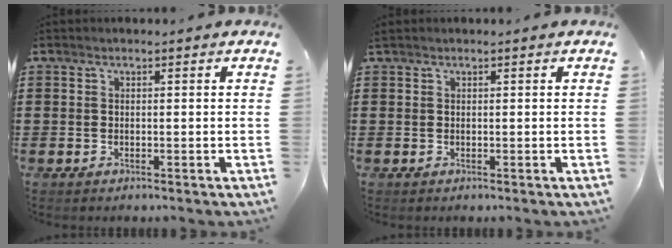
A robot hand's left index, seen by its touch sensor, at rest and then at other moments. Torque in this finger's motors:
{"motor_torque": [0.51, -0.62, 0.07, 0.00]}